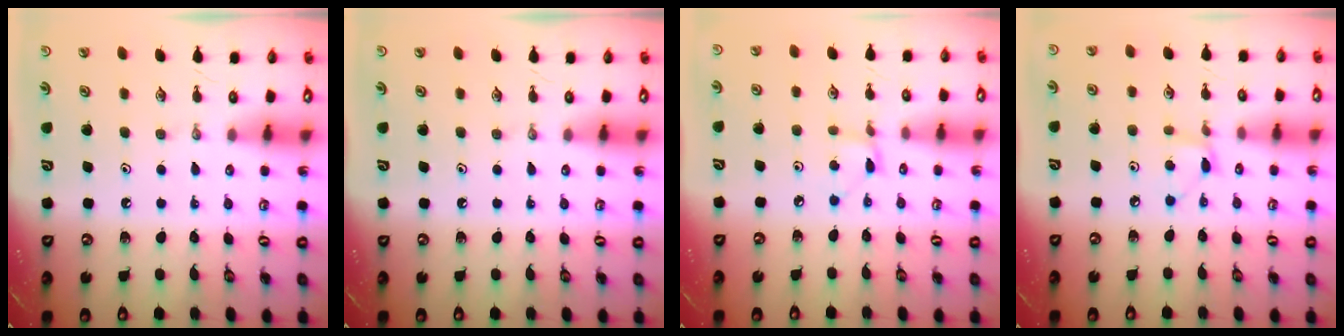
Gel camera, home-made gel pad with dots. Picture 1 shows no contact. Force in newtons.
{"total": 0.0}
{"total": 2.6, "press": 2.6, "slide": 0.1}
{"total": 5.1, "press": 5.1, "slide": 0.6}